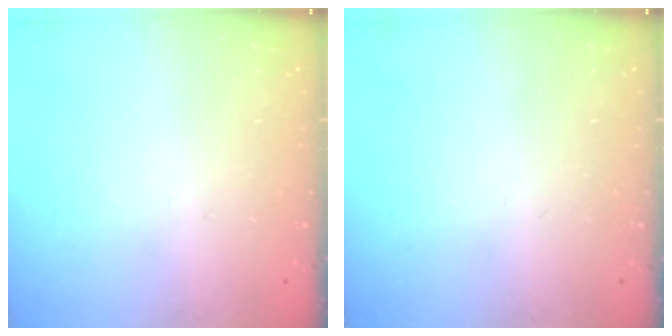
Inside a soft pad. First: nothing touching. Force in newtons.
{"total": 0.0}